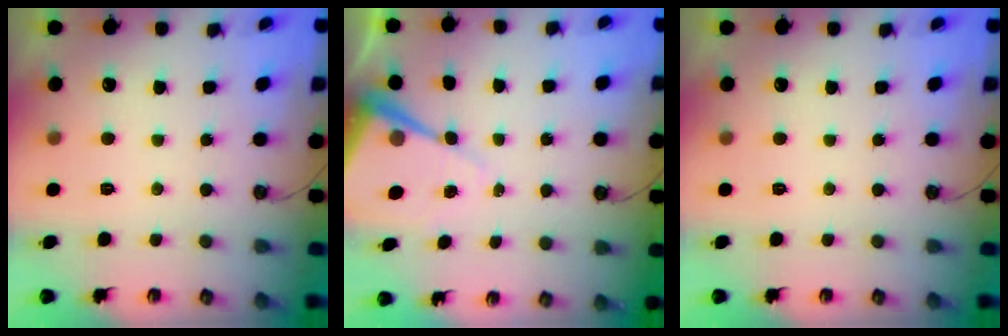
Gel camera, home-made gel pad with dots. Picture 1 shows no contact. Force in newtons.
{"total": 9.7, "press": 9.7, "slide": 0.7}
{"total": 0.0}